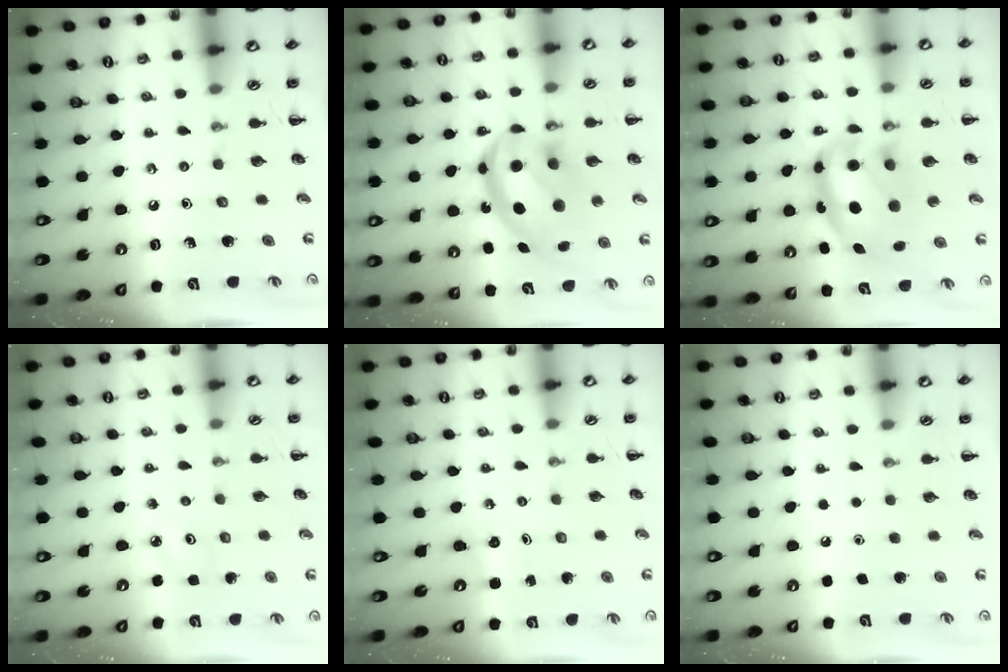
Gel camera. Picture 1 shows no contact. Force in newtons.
{"total": 16.6, "press": 16.2, "slide": 3.9}
{"total": 9.6, "press": 9.3, "slide": 2.2}
{"total": 2.4, "press": 2.3, "slide": 0.6}
{"total": 2.6, "press": 2.5, "slide": 0.7}
{"total": 1.6, "press": 1.6, "slide": 0.1}